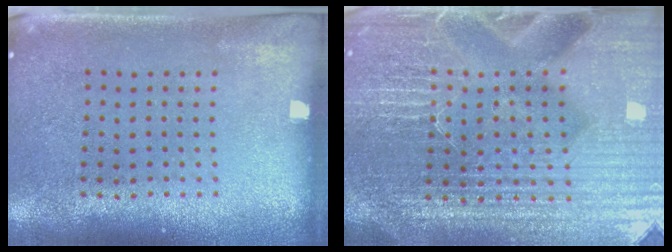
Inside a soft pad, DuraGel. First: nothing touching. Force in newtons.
{"total": 6.1, "press": 5.5, "slide": 2.7}